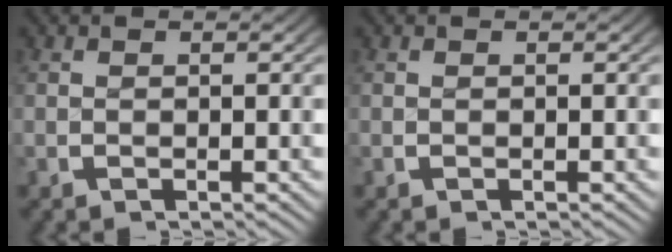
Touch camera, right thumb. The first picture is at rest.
{"total": 0.0}